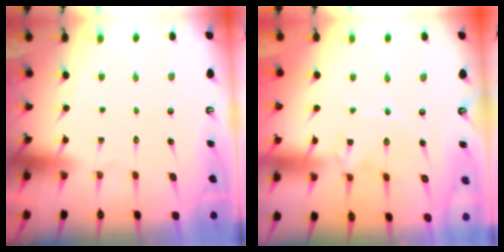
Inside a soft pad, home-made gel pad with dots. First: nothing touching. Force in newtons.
{"total": 0.0}